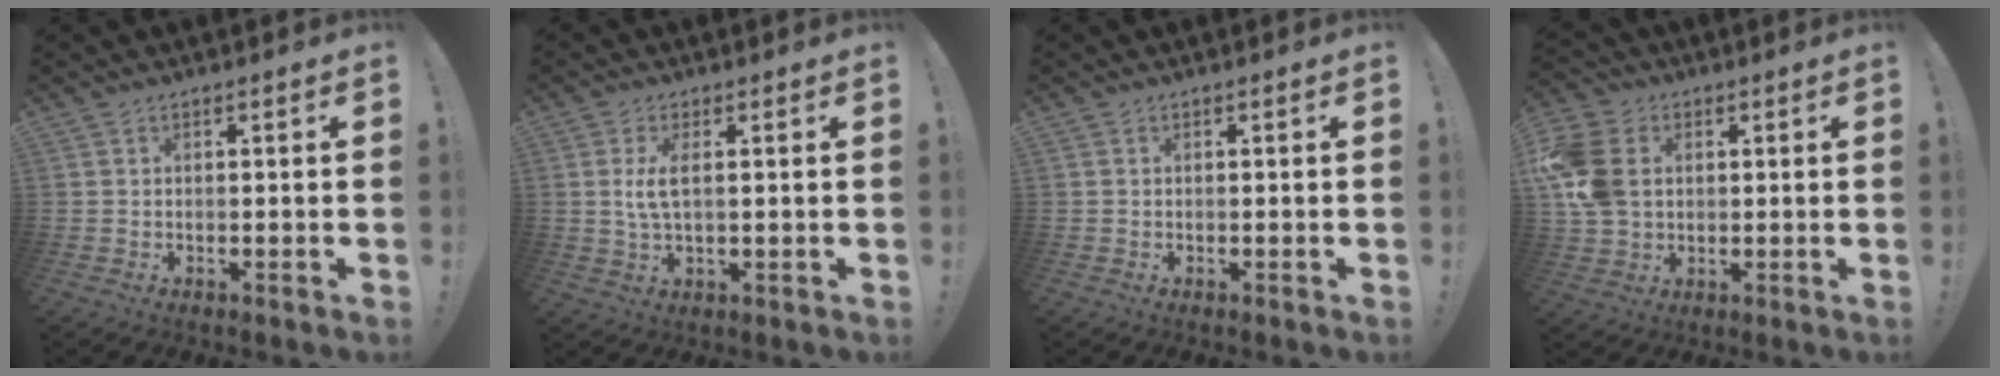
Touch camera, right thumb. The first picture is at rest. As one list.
[{"total": 5.5, "force": [0.9, 2.3, 5.0], "torque": [-0.092, -0.009, 0.011]}, {"total": 0.0}, {"total": 14.1, "force": [2.2, 10.8, 8.8], "torque": [-0.177, 0.001, 0.044]}]